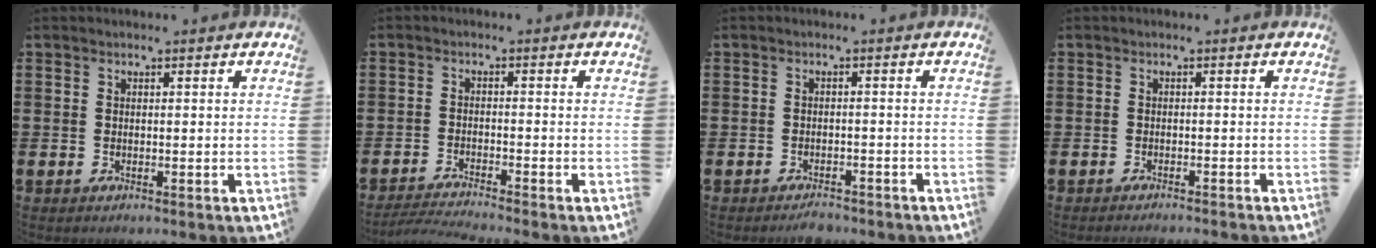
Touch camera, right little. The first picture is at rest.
{"total": 2.1, "force": [-1.9, -0.2, 0.8], "torque": [-0.011, 0.002, -0.038]}
{"total": 1.5, "force": [-1.5, 0.2, 0.1], "torque": [-0.007, 0.002, -0.031]}
{"total": 0.7, "force": [-0.7, -0.2, 0.0], "torque": [0.001, -0.001, -0.015]}